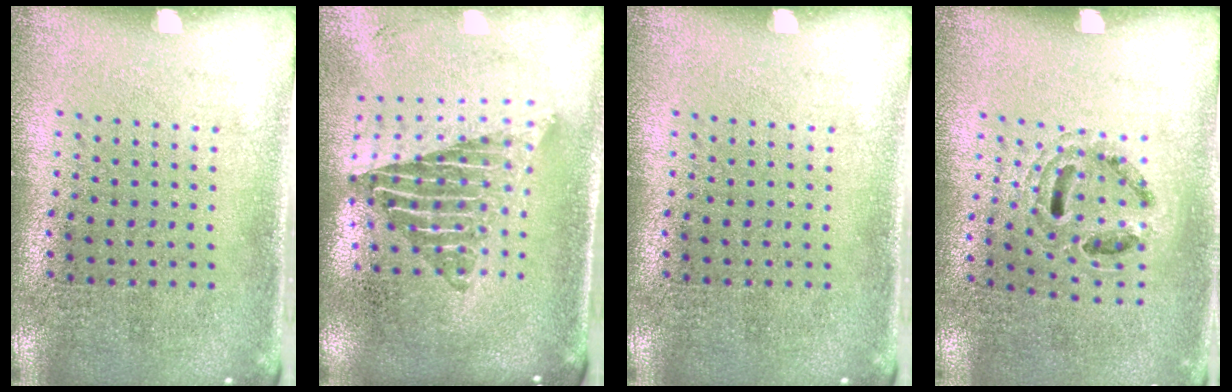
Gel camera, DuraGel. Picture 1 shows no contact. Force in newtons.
{"total": 1.9, "press": 1.5, "slide": 1.3}
{"total": 0.0}
{"total": 0.9, "press": 0.8, "slide": 0.2}